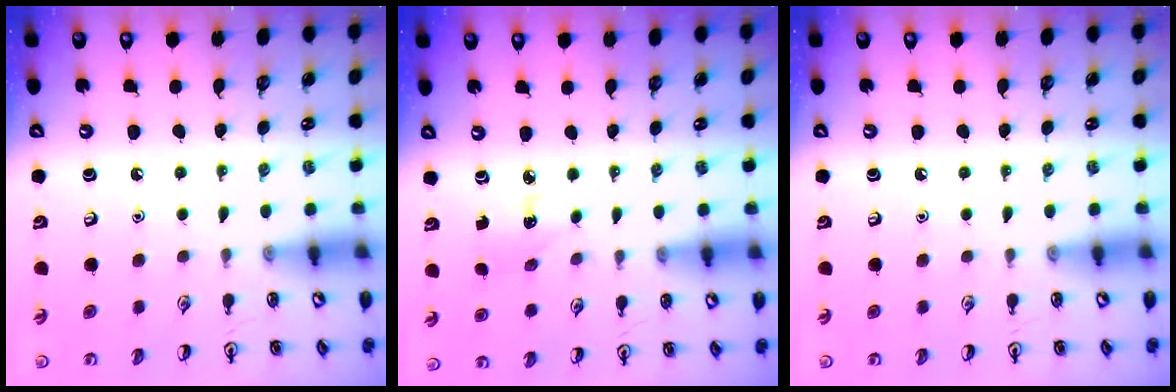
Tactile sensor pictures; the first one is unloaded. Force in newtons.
{"total": 2.4, "press": 2.2, "slide": 0.9}
{"total": 0.0}